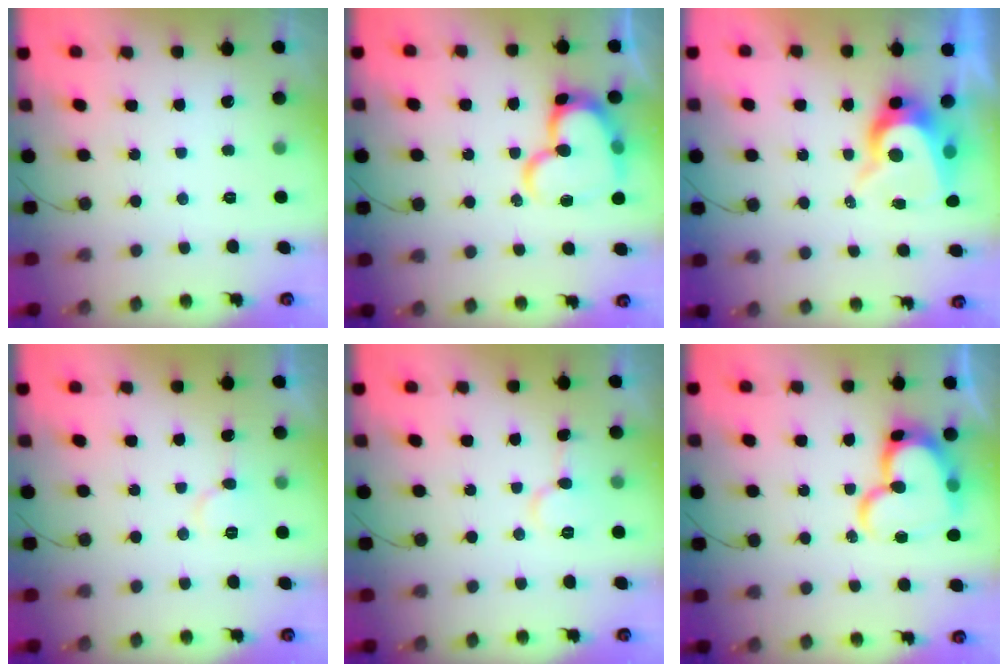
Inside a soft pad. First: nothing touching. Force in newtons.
{"total": 18.2, "press": 18.1, "slide": 1.8}
{"total": 10.2, "press": 10.2, "slide": 1.0}
{"total": 6.0, "press": 6.0, "slide": 0.3}
{"total": 7.1, "press": 7.1, "slide": 0.8}
{"total": 18.8, "press": 18.7, "slide": 1.9}